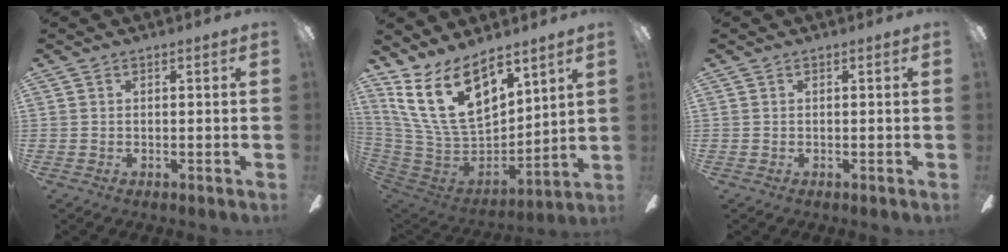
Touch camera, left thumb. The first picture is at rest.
{"total": 20.8, "force": [11.7, 11.1, 13.0], "torque": [-0.257, -0.064, 0.215]}
{"total": 0.0}